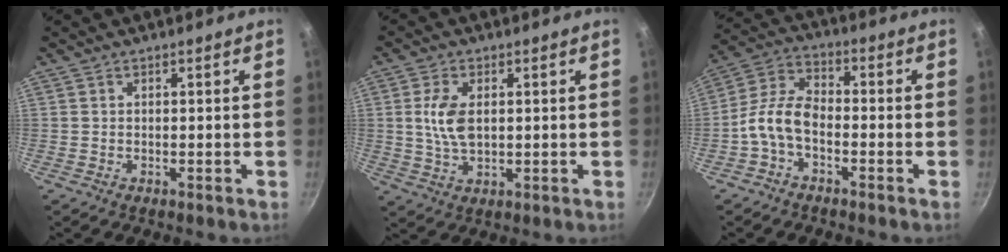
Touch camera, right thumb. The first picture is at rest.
{"total": 6.9, "force": [1.0, 3.9, 5.7], "torque": [-0.108, -0.004, 0.021]}
{"total": 8.1, "force": [-3.0, 4.5, 6.0], "torque": [-0.120, 0.042, -0.074]}